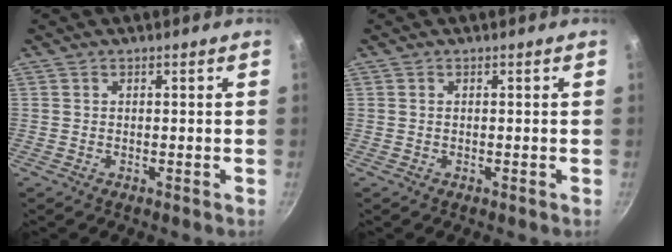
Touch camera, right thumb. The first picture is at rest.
{"total": 0.0}